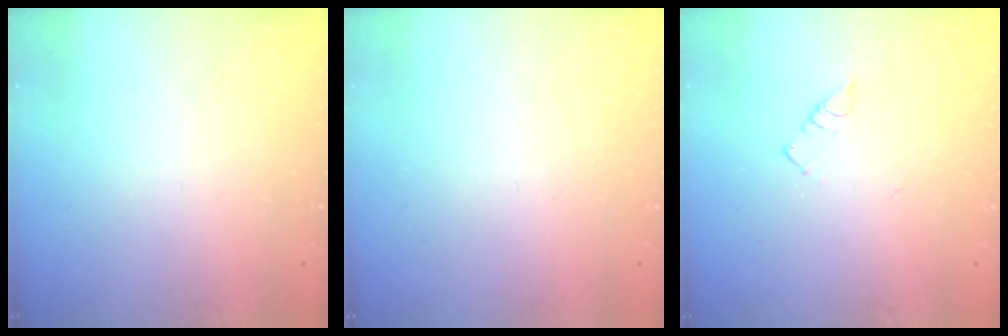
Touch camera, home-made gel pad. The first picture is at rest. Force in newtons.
{"total": 1.8, "press": 1.7, "slide": 0.1}
{"total": 2.7, "press": 2.7, "slide": 0.4}